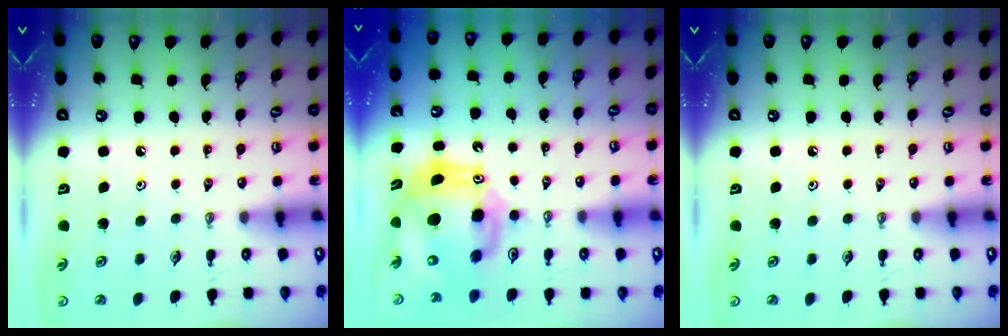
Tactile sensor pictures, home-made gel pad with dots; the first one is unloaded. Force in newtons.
{"total": 14.4, "press": 14.2, "slide": 2.3}
{"total": 0.0}